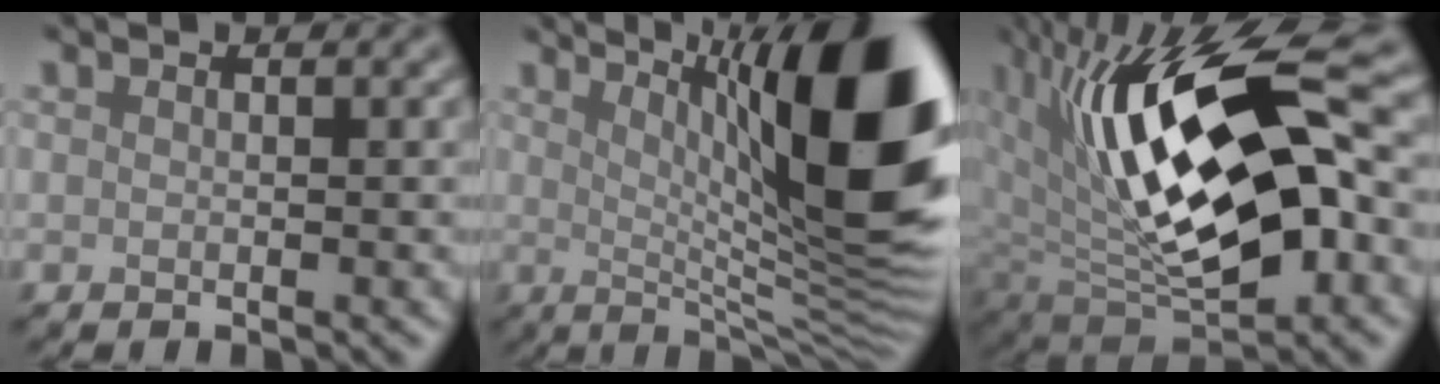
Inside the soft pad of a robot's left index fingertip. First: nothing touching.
{"total": 15.7, "force": [4.3, 3.8, 14.6], "torque": [-0.184, 0.008, 0.076]}
{"total": 16.0, "force": [2.8, 7.1, 14.0], "torque": [-0.247, -0.003, 0.045]}